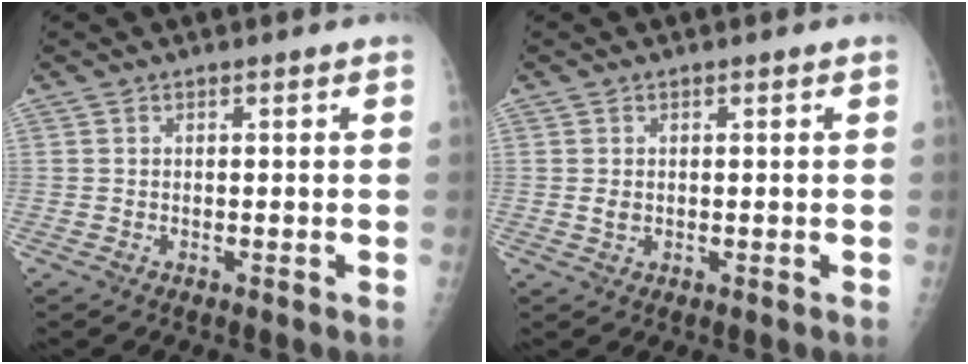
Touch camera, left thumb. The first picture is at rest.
{"total": 1.5, "force": [0.2, 1.3, 0.7], "torque": [-0.005, 0.000, 0.006]}